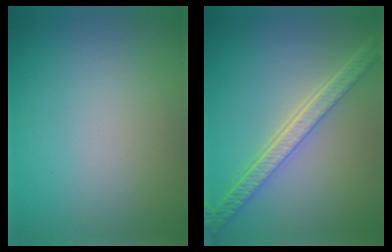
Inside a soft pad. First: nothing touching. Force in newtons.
{"total": 5.7, "press": 4.3, "slide": 3.7}